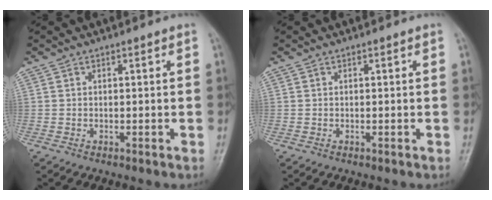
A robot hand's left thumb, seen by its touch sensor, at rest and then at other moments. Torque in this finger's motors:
{"motor_torque": [0.00, 0.01, -0.05, -0.01, 0.00]}